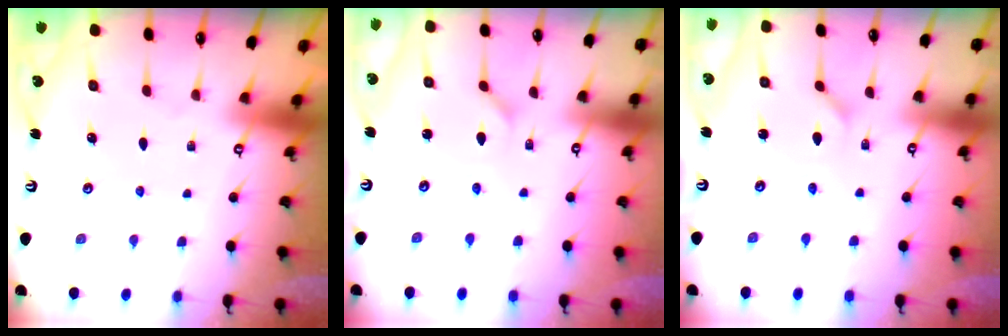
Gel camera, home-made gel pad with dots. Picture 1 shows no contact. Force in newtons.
{"total": 1.5, "press": 1.4, "slide": 0.3}
{"total": 1.5, "press": 1.4, "slide": 0.3}